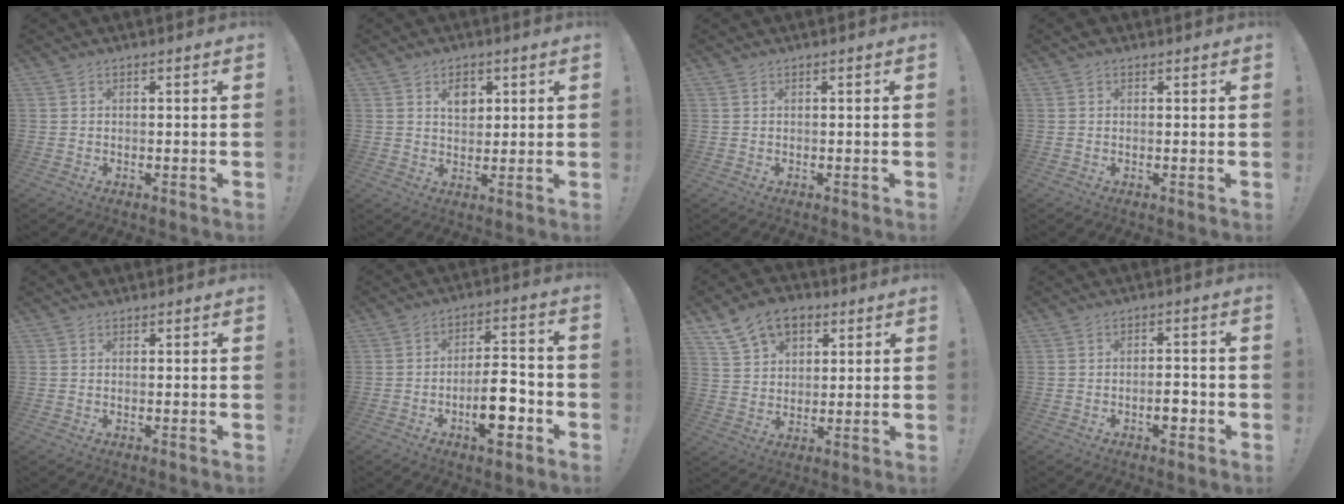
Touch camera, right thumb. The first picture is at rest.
{"total": 5.4, "force": [2.3, 4.0, 2.9], "torque": [-0.031, -0.007, 0.035]}
{"total": 0.0}
{"total": 1.2, "force": [0.9, 0.6, 0.5], "torque": [-0.003, -0.001, 0.015]}
{"total": 1.2, "force": [1.1, 0.4, 0.1], "torque": [0.012, -0.005, 0.017]}
{"total": 12.0, "force": [-4.7, 5.0, 9.8], "torque": [-0.150, 0.021, -0.082]}
{"total": 11.9, "force": [6.8, 8.1, 5.4], "torque": [-0.081, -0.030, 0.132]}
{"total": 4.0, "force": [-1.7, 2.2, 2.8], "torque": [-0.026, 0.007, -0.031]}